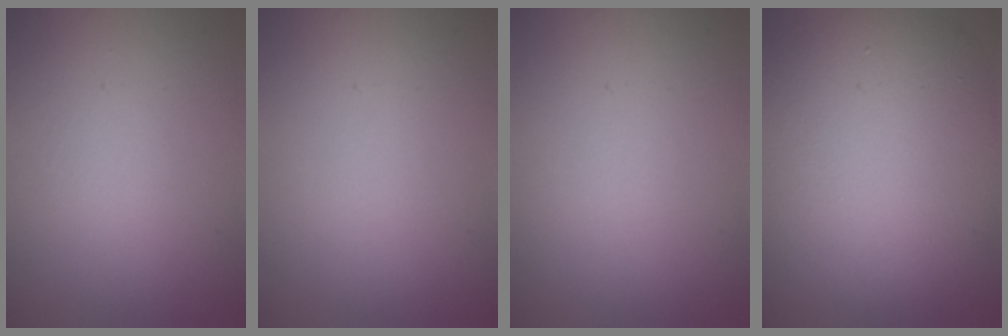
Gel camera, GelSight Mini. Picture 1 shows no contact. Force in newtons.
{"total": 0.0}
{"total": 0.0}
{"total": 12.7, "press": 12.6, "slide": 0.8}